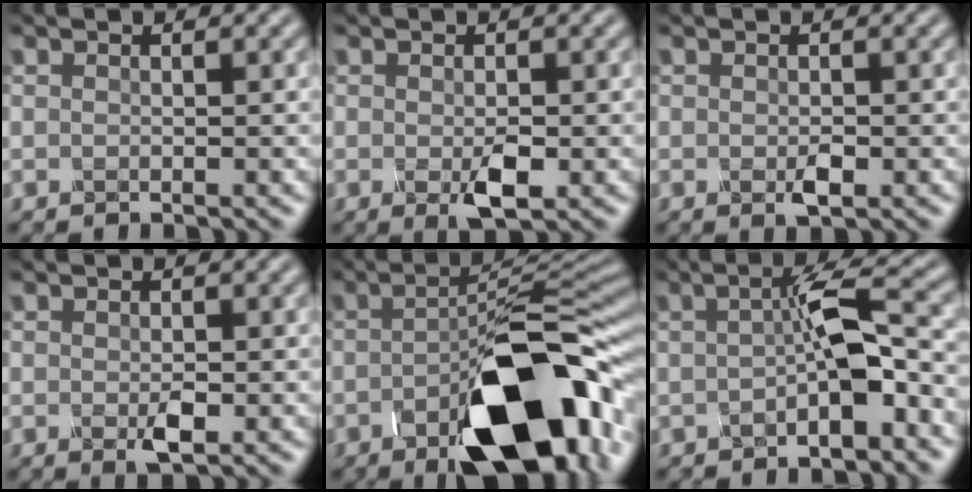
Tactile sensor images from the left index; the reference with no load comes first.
{"total": 2.7, "force": [-0.7, 1.2, 2.3], "torque": [-0.049, -0.003, -0.011]}
{"total": 1.5, "force": [-0.4, 0.7, 1.3], "torque": [-0.025, 0.000, -0.006]}
{"total": 1.9, "force": [-0.4, 0.9, 1.7], "torque": [-0.035, -0.001, -0.006]}
{"total": 13.5, "force": [-5.8, 5.2, 11.0], "torque": [-0.161, -0.001, -0.089]}
{"total": 4.8, "force": [-1.3, 0.8, 4.6], "torque": [-0.075, 0.023, -0.028]}